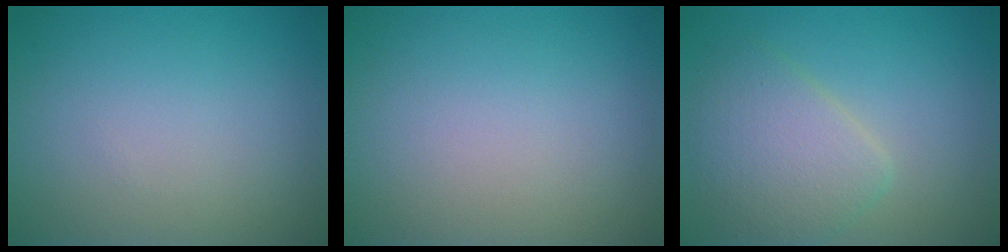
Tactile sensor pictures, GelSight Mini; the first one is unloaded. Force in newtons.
{"total": 0.0}
{"total": 4.5, "press": 4.5, "slide": 0.2}